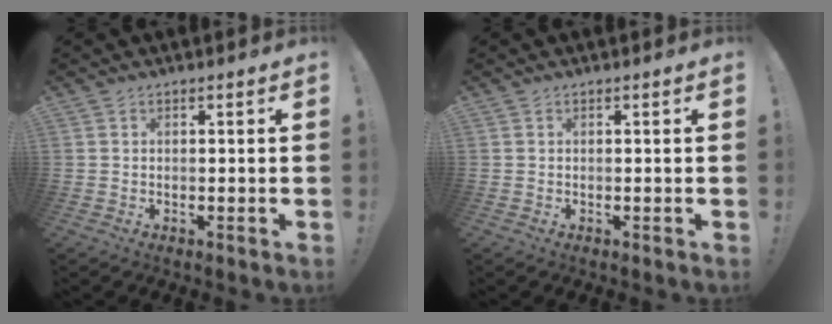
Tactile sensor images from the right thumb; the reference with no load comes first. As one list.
[{"total": 0.0}]